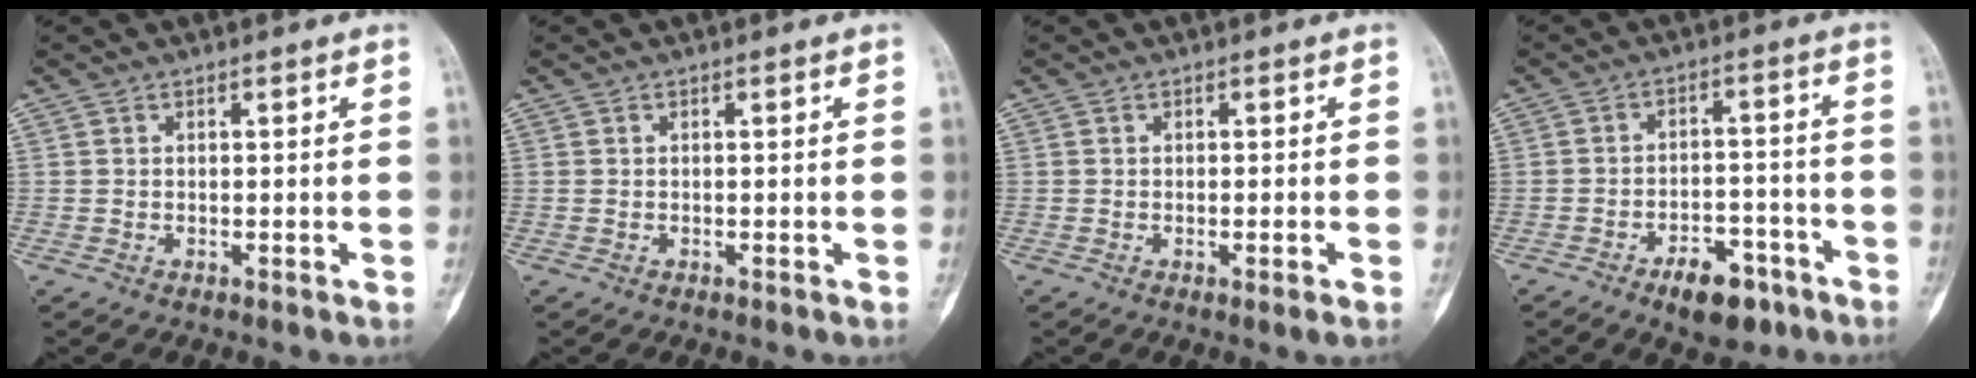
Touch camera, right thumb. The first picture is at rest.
{"total": 0.0}
{"total": 1.7, "force": [-0.7, 0.0, 1.6], "torque": [-0.027, -0.005, -0.009]}
{"total": 8.7, "force": [-5.6, 4.3, 5.1], "torque": [-0.050, 0.034, -0.082]}